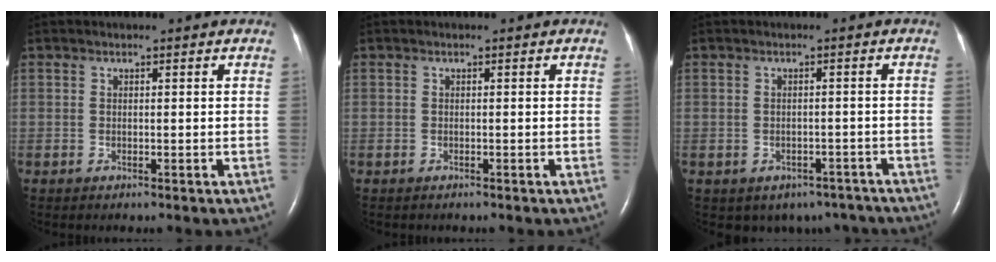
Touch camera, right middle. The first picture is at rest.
{"total": 0.0}
{"total": 7.2, "force": [-5.5, 4.4, 1.4], "torque": [-0.011, 0.012, -0.058]}